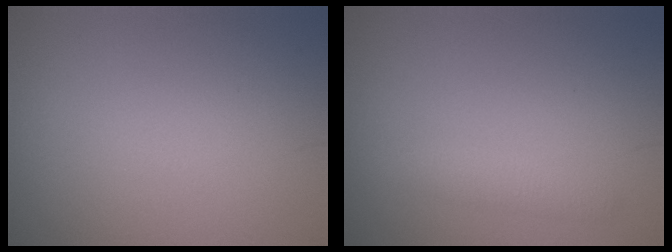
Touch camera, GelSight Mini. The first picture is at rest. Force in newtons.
{"total": 1.6, "press": 1.6, "slide": 0.0}